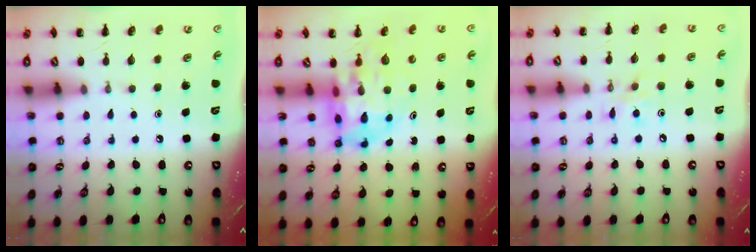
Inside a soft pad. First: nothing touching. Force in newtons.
{"total": 9.6, "press": 9.1, "slide": 3.1}
{"total": 6.3, "press": 6.3, "slide": 0.6}